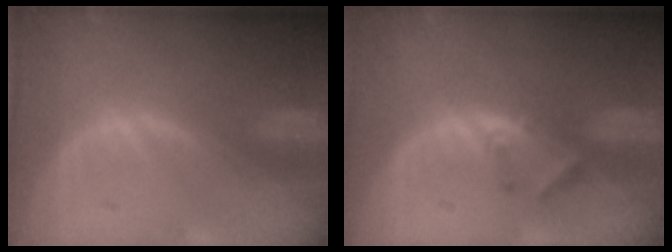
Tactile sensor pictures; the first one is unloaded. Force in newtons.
{"total": 2.9, "press": 2.6, "slide": 1.1}